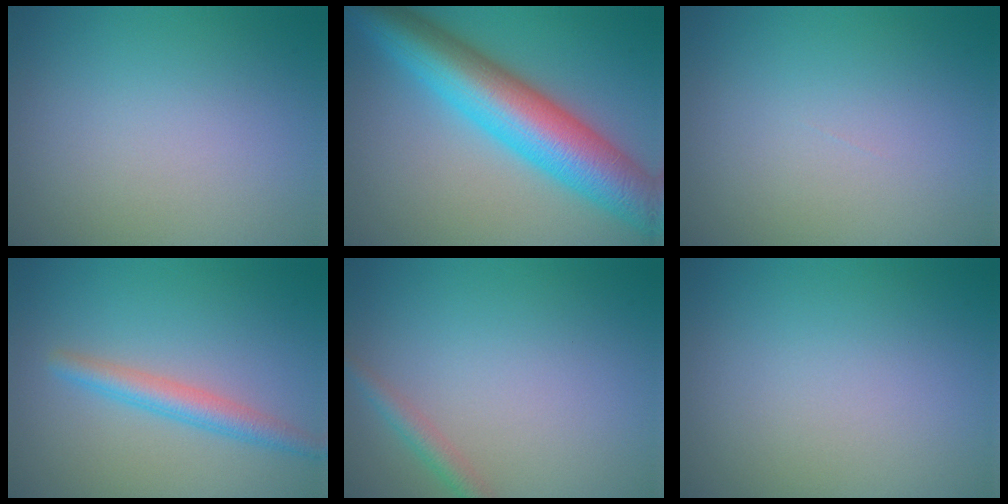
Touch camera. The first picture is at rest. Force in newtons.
{"total": 11.2, "press": 11.2, "slide": 0.1}
{"total": 0.0}
{"total": 2.8, "press": 2.8, "slide": 0.1}
{"total": 1.7, "press": 1.7, "slide": 0.1}
{"total": 0.0}